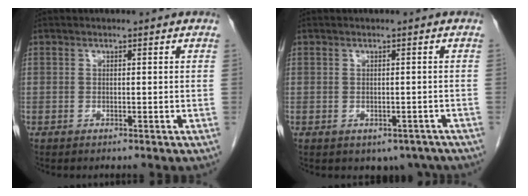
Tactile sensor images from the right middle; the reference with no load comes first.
{"total": 3.0, "force": [-2.0, 2.0, 1.0], "torque": [-0.002, 0.004, -0.019]}